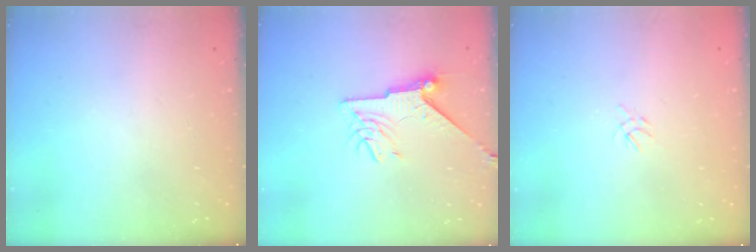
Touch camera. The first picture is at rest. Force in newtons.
{"total": 8.3, "press": 8.2, "slide": 0.8}
{"total": 2.2, "press": 2.2, "slide": 0.5}